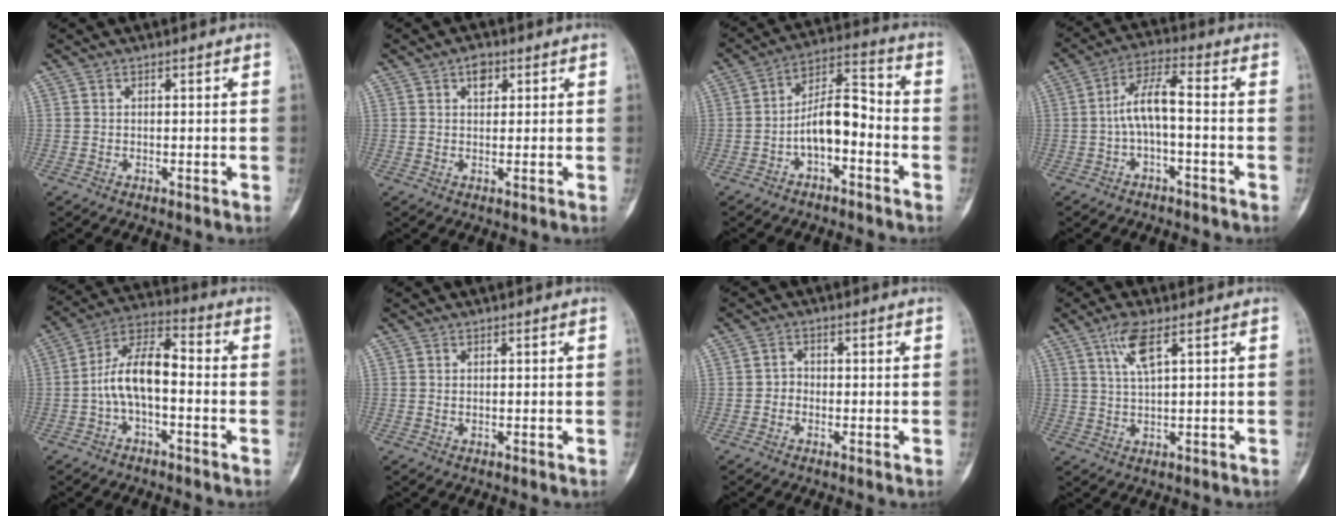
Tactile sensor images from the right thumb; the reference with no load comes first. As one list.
[{"total": 2.7, "force": [1.2, 1.8, 1.7], "torque": [-0.016, 0.001, 0.015]}, {"total": 9.6, "force": [-3.2, 4.6, 7.8], "torque": [-0.123, 0.051, -0.062]}, {"total": 7.3, "force": [-1.3, 2.3, 6.8], "torque": [-0.135, 0.043, -0.030]}, {"total": 10.8, "force": [-1.9, 5.1, 9.3], "torque": [-0.168, 0.048, -0.044]}, {"total": 0.0}, {"total": 1.8, "force": [-0.6, 1.5, 0.7], "torque": [0.004, 0.008, -0.019]}, {"total": 5.1, "force": [2.3, 0.9, 4.5], "torque": [-0.100, -0.004, 0.051]}]